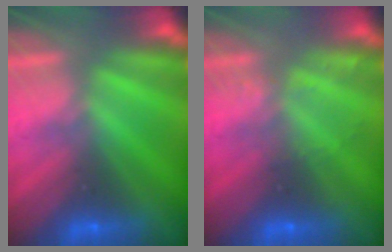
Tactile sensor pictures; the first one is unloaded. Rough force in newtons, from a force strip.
{"total": 2.0}